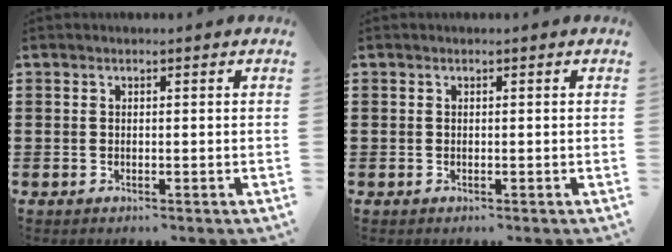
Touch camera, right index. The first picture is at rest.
{"total": 0.0}